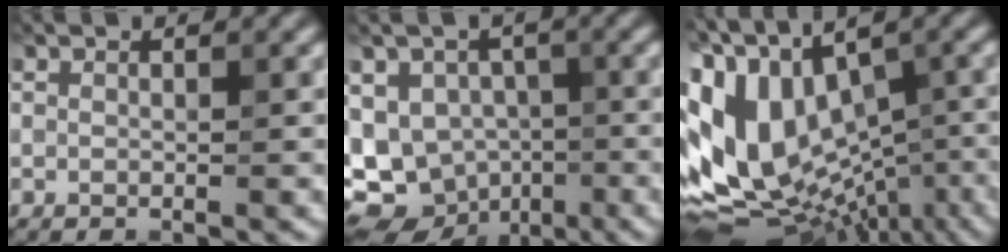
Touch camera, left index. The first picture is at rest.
{"total": 12.0, "force": [-5.2, 9.5, 5.0], "torque": [-0.081, -0.021, -0.074]}
{"total": 14.8, "force": [-0.6, 8.9, 11.8], "torque": [-0.231, 0.002, 0.027]}